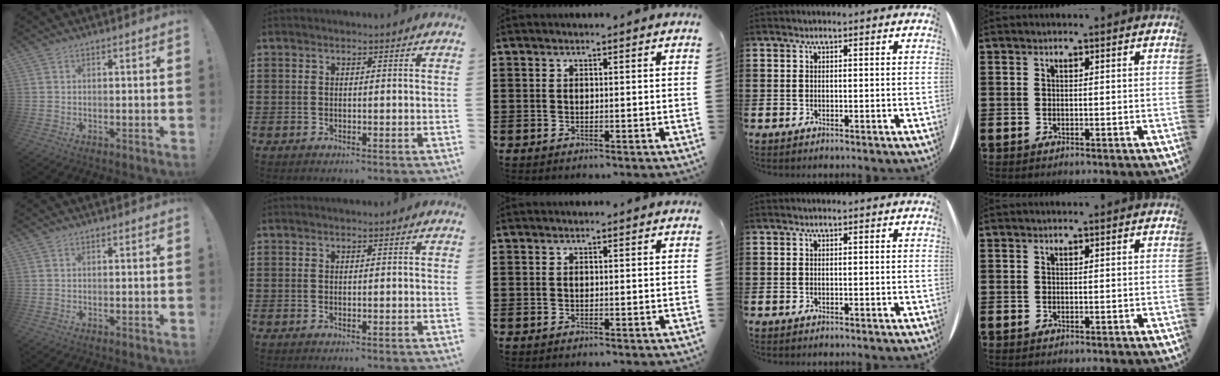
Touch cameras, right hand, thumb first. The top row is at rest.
{}